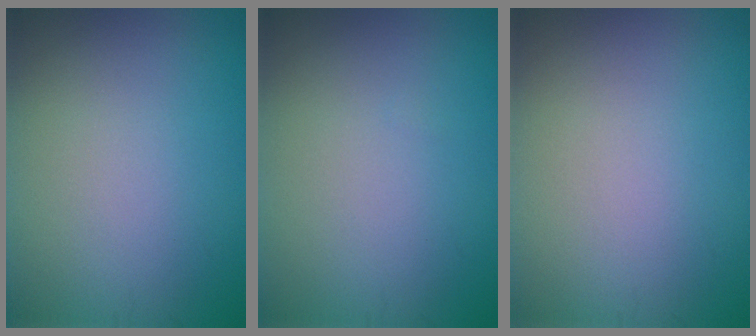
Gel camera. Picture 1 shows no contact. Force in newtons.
{"total": 0.0}
{"total": 0.0}